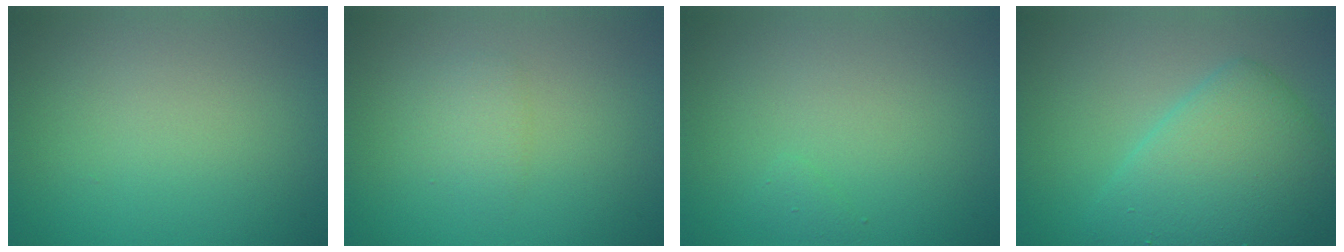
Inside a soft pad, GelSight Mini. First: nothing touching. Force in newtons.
{"total": 1.4, "press": 1.4, "slide": 0.0}
{"total": 0.5, "press": 0.5, "slide": 0.0}
{"total": 6.6, "press": 6.6, "slide": 0.1}